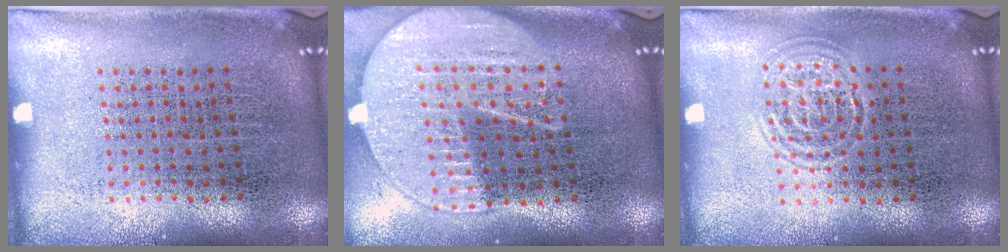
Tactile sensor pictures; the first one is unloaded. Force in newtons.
{"total": 2.0, "press": 1.7, "slide": 1.0}
{"total": 1.3, "press": 1.3, "slide": 0.2}